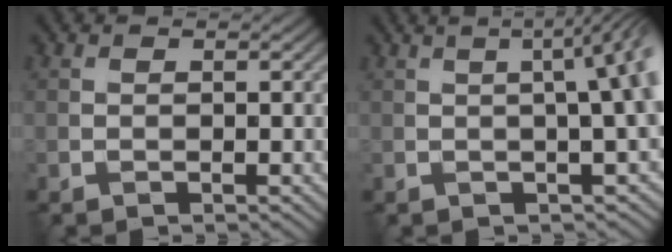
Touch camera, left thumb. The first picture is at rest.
{"total": 8.6, "force": [0.8, 2.7, 8.1], "torque": [-0.044, 0.034, 0.002]}